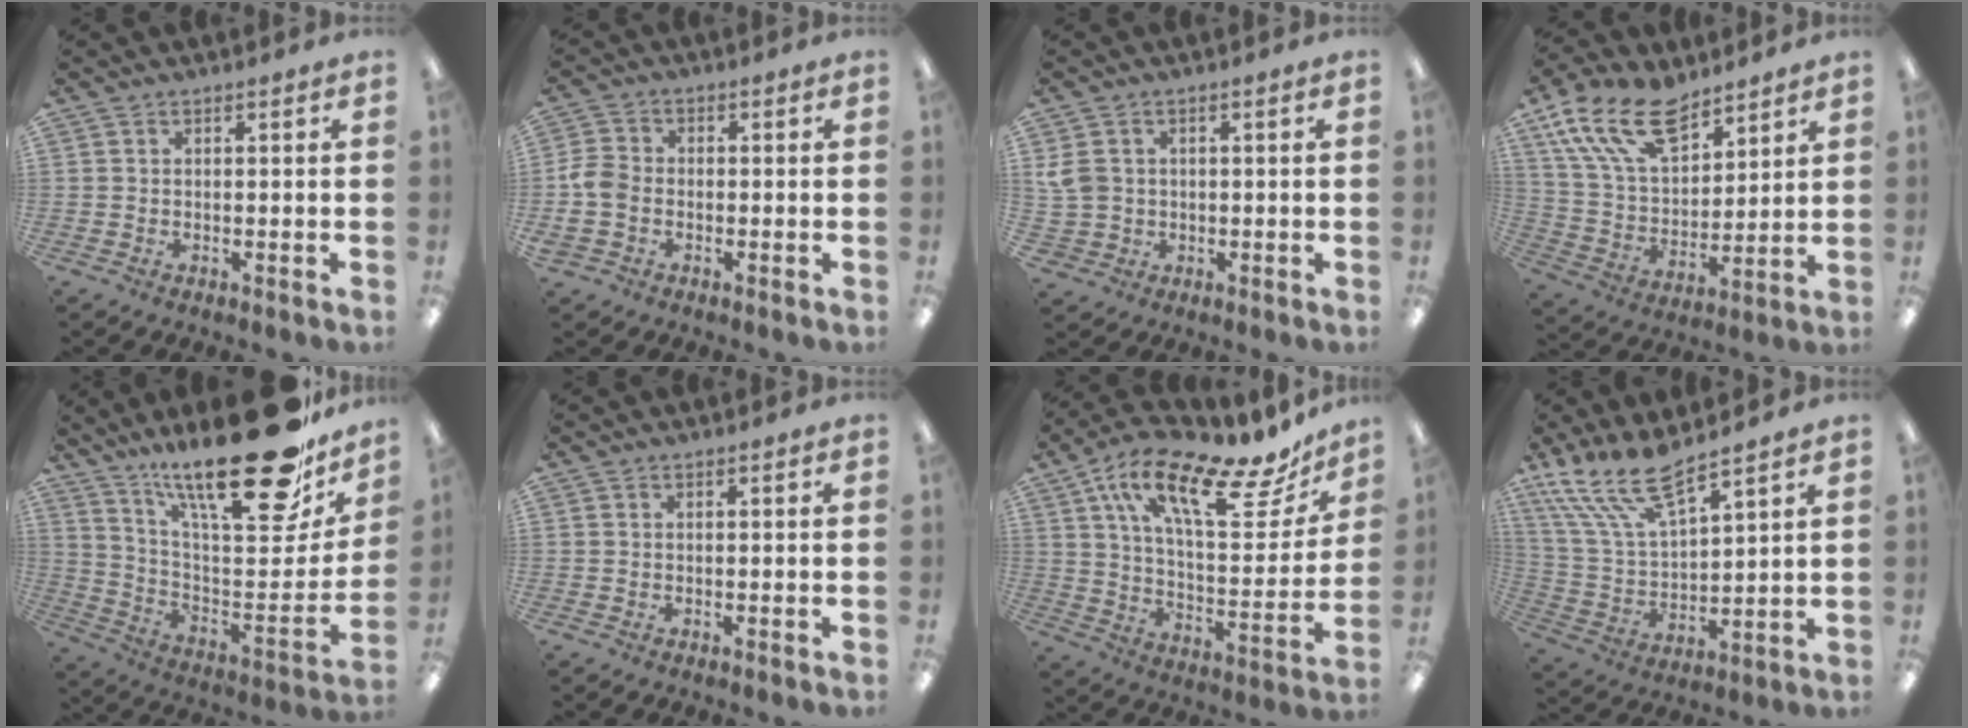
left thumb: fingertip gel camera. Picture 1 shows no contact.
{"total": 5.5, "force": [-1.4, 4.4, 3.0], "torque": [-0.064, 0.012, -0.025]}
{"total": 5.7, "force": [0.9, 5.2, 2.3], "torque": [-0.065, 0.011, 0.021]}
{"total": 18.2, "force": [11.8, 9.4, 10.1], "torque": [-0.199, -0.053, 0.219]}
{"total": 28.5, "force": [21.1, 7.4, 17.7], "torque": [-0.249, -0.153, 0.343]}
{"total": 0.0}
{"total": 23.0, "force": [13.2, 8.5, 16.8], "torque": [-0.261, -0.067, 0.217]}
{"total": 14.5, "force": [11.0, 4.3, 8.5], "torque": [-0.207, -0.054, 0.199]}